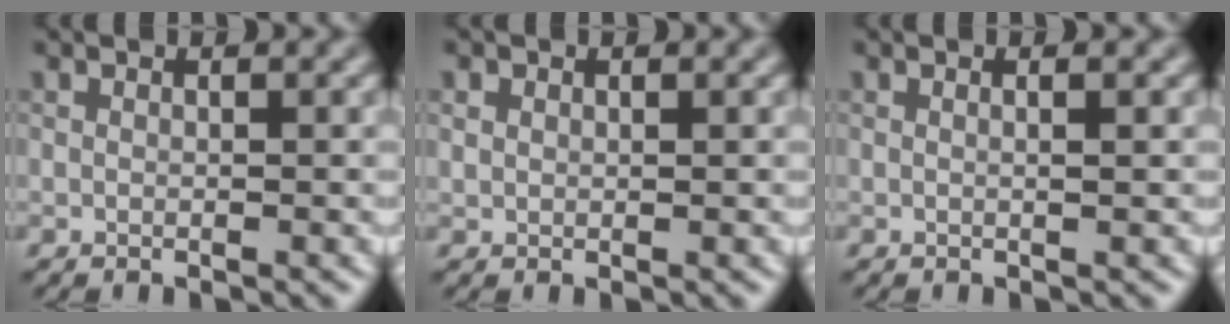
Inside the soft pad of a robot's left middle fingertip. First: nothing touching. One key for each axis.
{"total": 0.7, "fx": 0.4, "fy": 0.5, "fz": 0.1, "tx": -0.006, "ty": -0.001, "tz": 0.013}
{"total": 1.2, "fx": 0.3, "fy": 0.6, "fz": 1.1, "tx": -0.001, "ty": 0.006, "tz": -0.012}